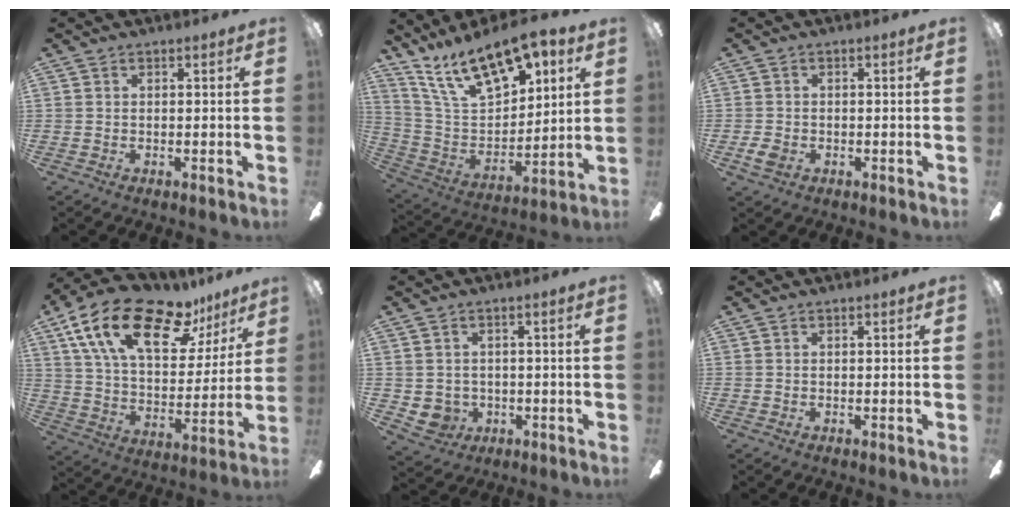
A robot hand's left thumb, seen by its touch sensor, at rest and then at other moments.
{"total": 19.7, "force": [13.9, 8.4, 11.2], "torque": [-0.218, -0.078, 0.249]}
{"total": 2.9, "force": [-0.9, 1.9, 2.0], "torque": [-0.052, 0.000, -0.022]}
{"total": 24.1, "force": [14.2, 11.1, 16.0], "torque": [-0.281, -0.069, 0.246]}
{"total": 3.9, "force": [0.2, 3.6, 1.4], "torque": [-0.055, 0.000, 0.000]}
{"total": 0.0}